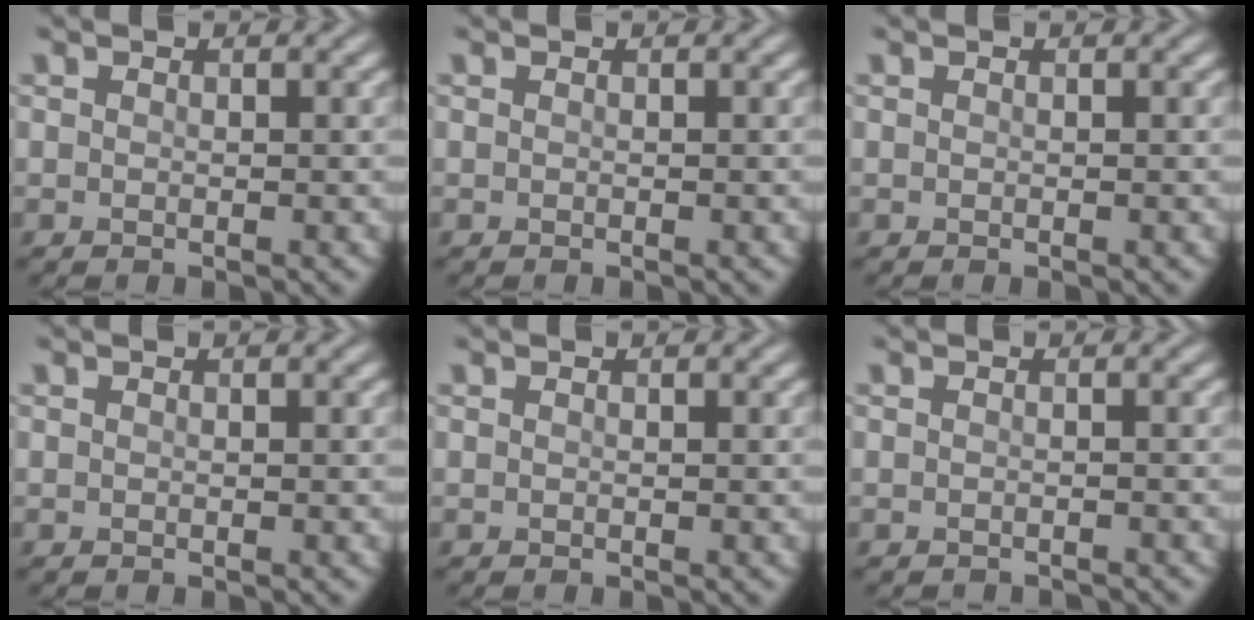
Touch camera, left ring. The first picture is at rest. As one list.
[{"total": 0.0}, {"total": 0.0}, {"total": 0.0}, {"total": 0.0}, {"total": 1.5, "force": [-1.5, 0.0, 0.1], "torque": [0.005, -0.005, -0.020]}]